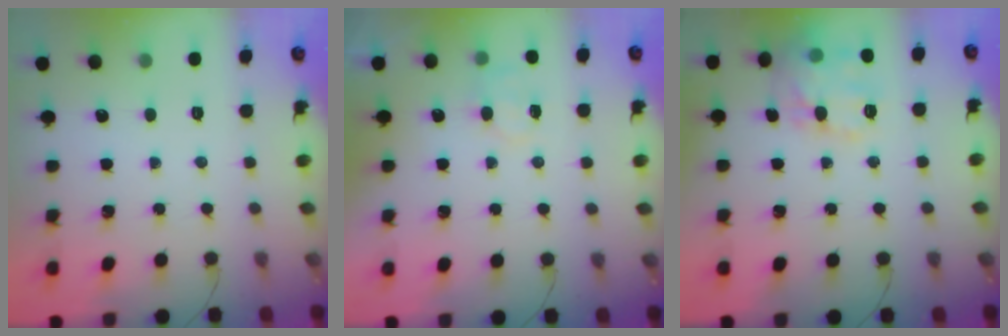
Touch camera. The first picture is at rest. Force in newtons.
{"total": 6.1, "press": 6.0, "slide": 1.2}
{"total": 15.1, "press": 15.0, "slide": 1.2}